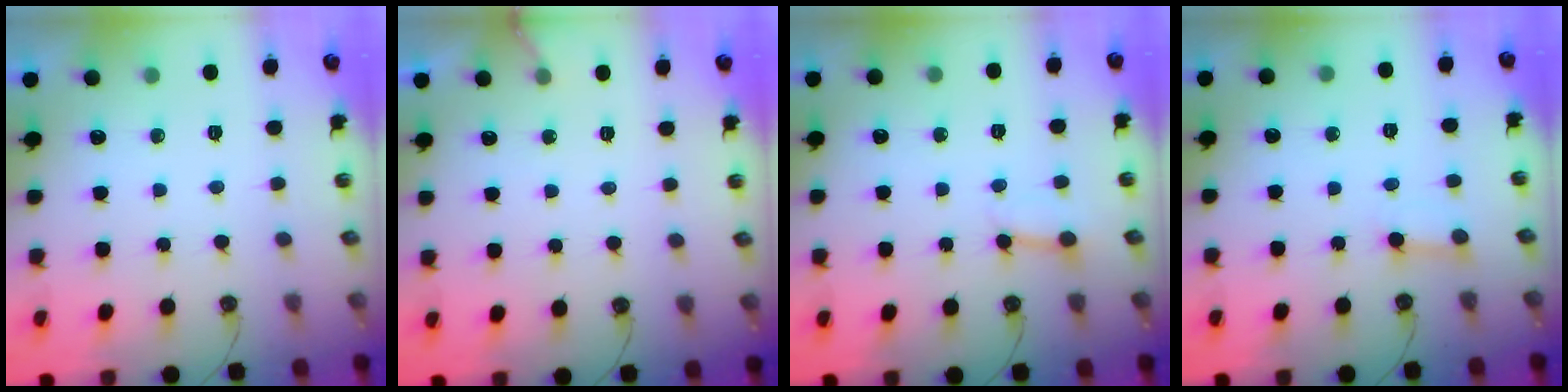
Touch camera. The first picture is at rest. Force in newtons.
{"total": 3.8, "press": 3.8, "slide": 0.3}
{"total": 2.7, "press": 2.7, "slide": 0.1}
{"total": 2.7, "press": 2.7, "slide": 0.2}